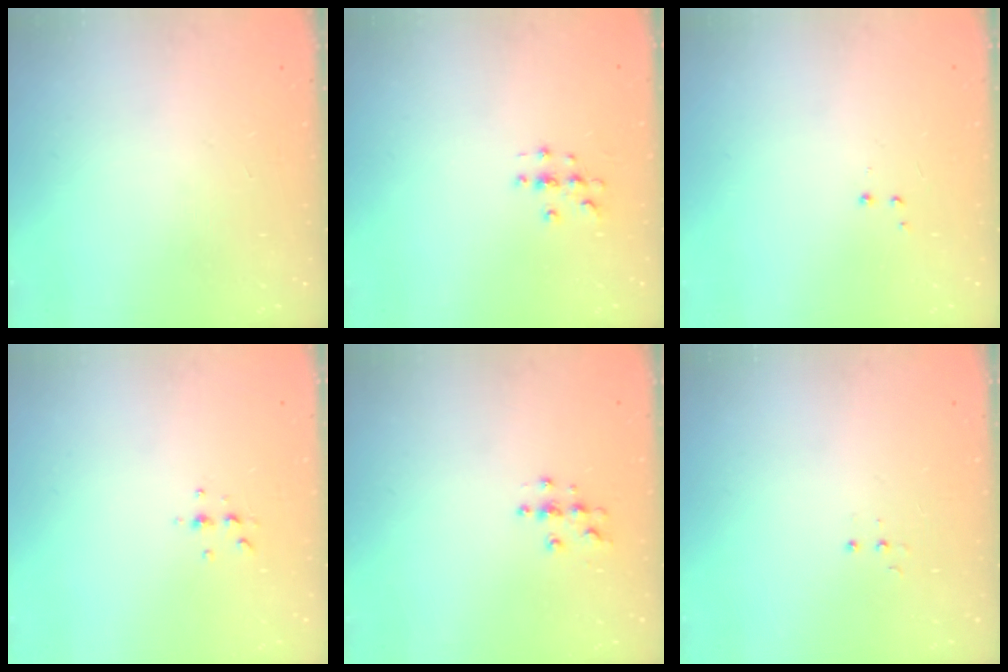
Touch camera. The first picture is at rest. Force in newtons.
{"total": 3.0, "press": 3.0, "slide": 0.3}
{"total": 2.9, "press": 2.8, "slide": 0.7}
{"total": 4.4, "press": 4.3, "slide": 0.5}
{"total": 3.8, "press": 3.8, "slide": 0.3}
{"total": 3.1, "press": 3.0, "slide": 0.8}